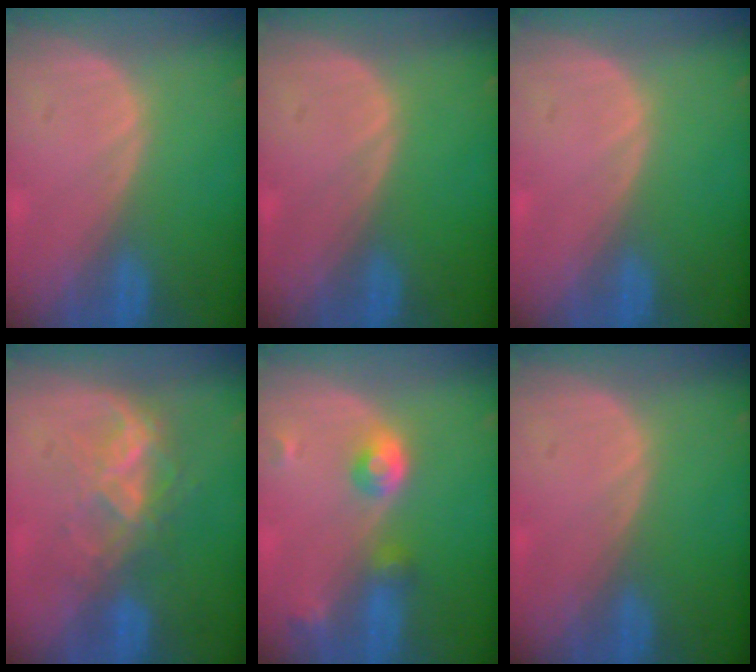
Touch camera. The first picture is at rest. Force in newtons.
{"total": 0.0}
{"total": 0.0}
{"total": 6.9, "press": 6.0, "slide": 3.5}
{"total": 4.6, "press": 4.1, "slide": 2.0}
{"total": 0.0}